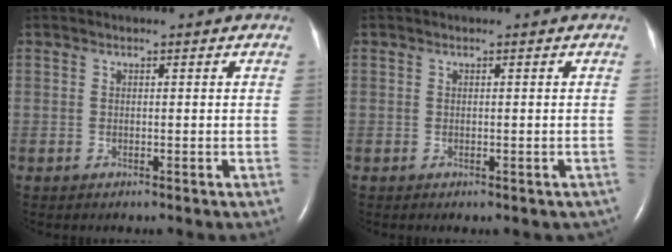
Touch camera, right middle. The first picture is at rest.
{"total": 1.4, "force": [-1.0, 0.9, 0.6], "torque": [0.003, 0.002, -0.007]}